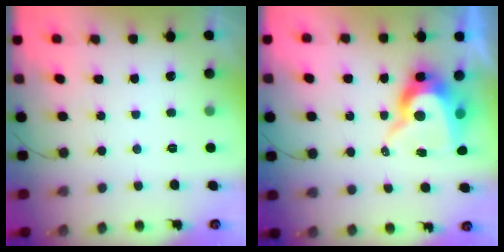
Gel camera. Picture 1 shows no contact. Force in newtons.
{"total": 12.5, "press": 12.5, "slide": 0.8}